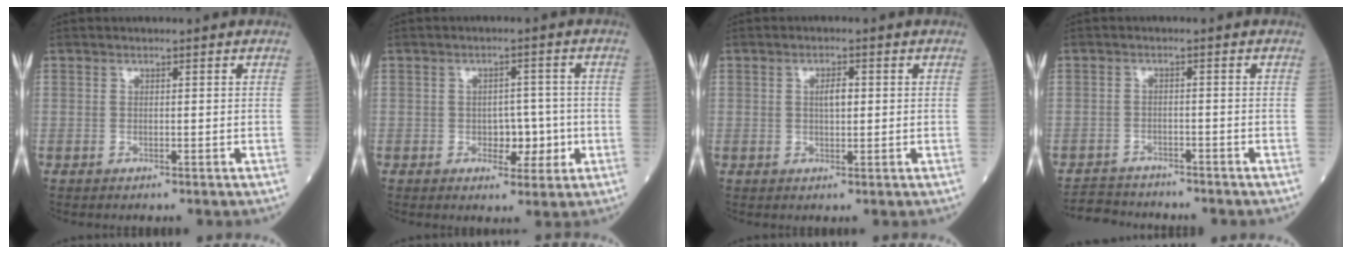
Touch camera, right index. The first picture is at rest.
{"total": 4.2, "force": [-0.9, 2.6, 3.1], "torque": [-0.030, 0.005, -0.008]}
{"total": 2.4, "force": [0.4, 0.8, 2.2], "torque": [-0.038, 0.001, 0.006]}
{"total": 5.3, "force": [-5.2, 1.0, 0.1], "torque": [-0.002, -0.013, -0.089]}